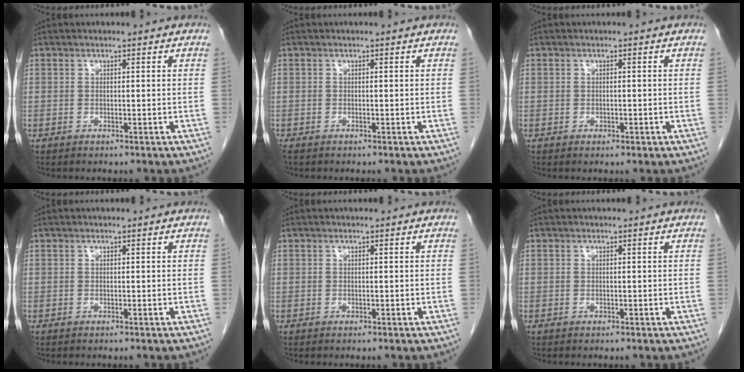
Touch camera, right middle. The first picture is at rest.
{"total": 0.9, "force": [-0.7, 0.4, 0.4], "torque": [-0.012, -0.003, -0.014]}
{"total": 0.8, "force": [-0.4, 0.4, 0.5], "torque": [-0.007, 0.000, -0.004]}
{"total": 0.0}
{"total": 0.0}
{"total": 0.0}